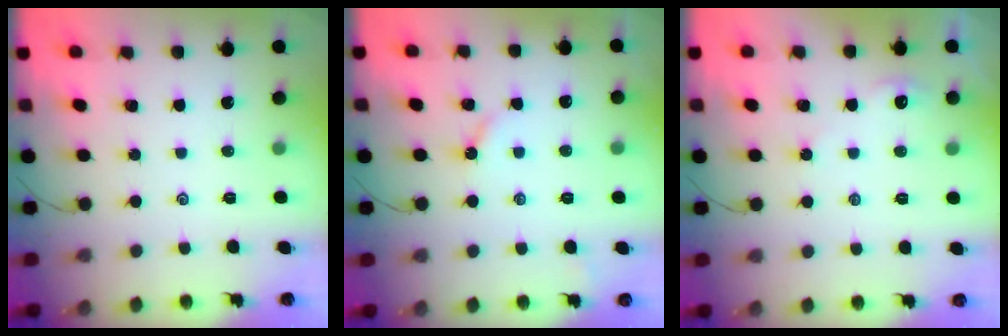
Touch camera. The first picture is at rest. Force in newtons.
{"total": 2.8, "press": 2.8, "slide": 0.2}
{"total": 2.6, "press": 2.6, "slide": 0.3}